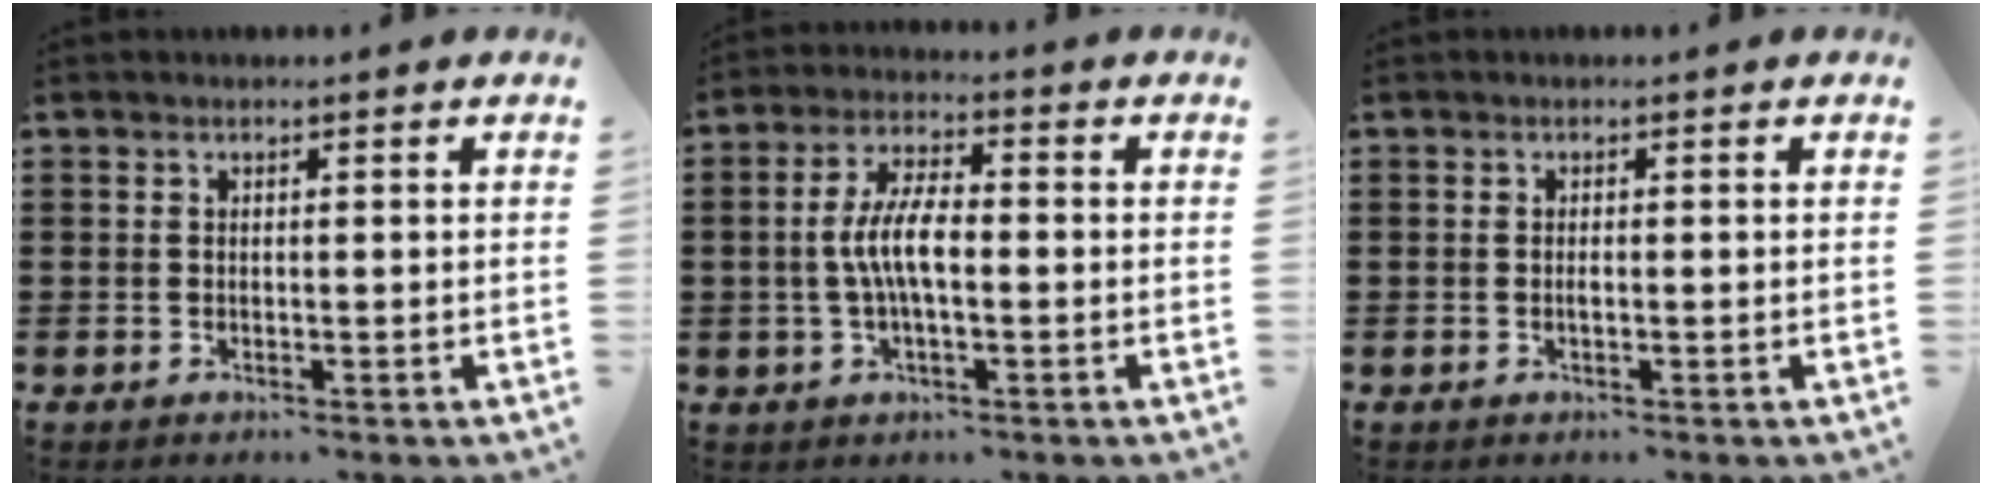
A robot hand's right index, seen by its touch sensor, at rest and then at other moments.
{"total": 7.0, "force": [-0.6, 2.4, 6.5], "torque": [-0.143, -0.003, -0.019]}
{"total": 0.6, "force": [-0.2, 0.1, 0.6], "torque": [-0.012, -0.005, -0.002]}